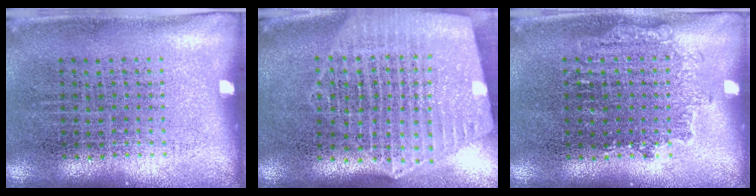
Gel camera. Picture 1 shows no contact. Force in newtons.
{"total": 2.8, "press": 2.4, "slide": 1.4}
{"total": 1.2, "press": 1.2, "slide": 0.3}